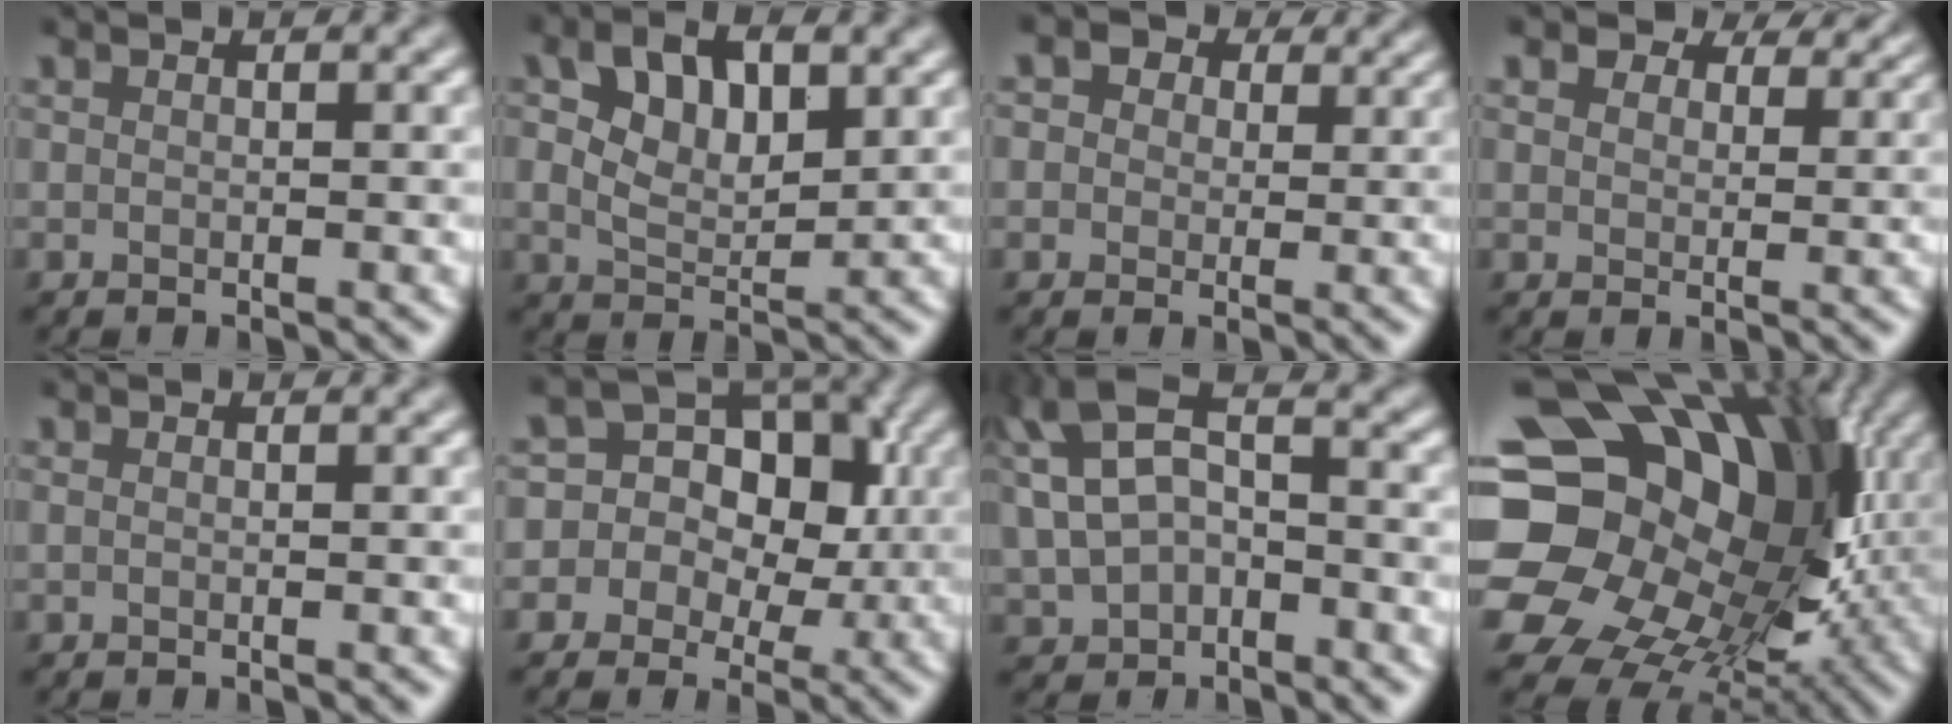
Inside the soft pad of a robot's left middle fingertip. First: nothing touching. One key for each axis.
{"total": 6.3, "fx": 2.5, "fy": 3.4, "fz": 4.6, "tx": -0.088, "ty": 0.003, "tz": 0.040}
{"total": 6.0, "fx": 2.9, "fy": 4.4, "fz": 2.8, "tx": -0.045, "ty": 0.018, "tz": 0.013}
{"total": 6.7, "fx": 5.0, "fy": 3.6, "fz": 2.8, "tx": -0.064, "ty": -0.002, "tz": 0.069}
{"total": 0.0}
{"total": 11.8, "fx": 2.0, "fy": 10.2, "fz": 5.6, "tx": -0.101, "ty": 0.056, "tz": -0.005}
{"total": 7.8, "fx": 1.1, "fy": 5.1, "fz": 5.9, "tx": -0.130, "ty": 0.008, "tz": 0.026}
{"total": 22.4, "fx": 2.6, "fy": 18.2, "fz": 12.9, "tx": -0.244, "ty": 0.011, "tz": 0.028}